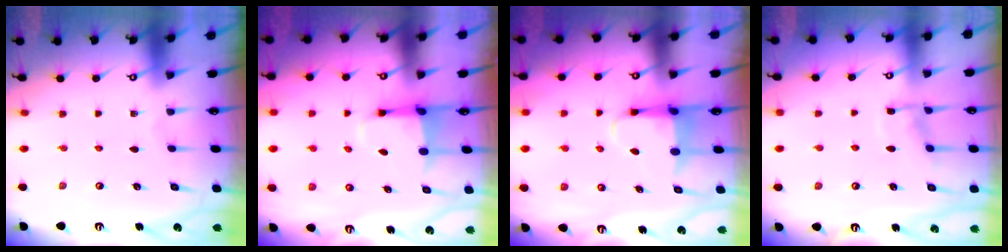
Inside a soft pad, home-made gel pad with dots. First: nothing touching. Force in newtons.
{"total": 4.0, "press": 3.9, "slide": 1.0}
{"total": 5.3, "press": 5.3, "slide": 0.5}
{"total": 7.3, "press": 7.2, "slide": 0.7}